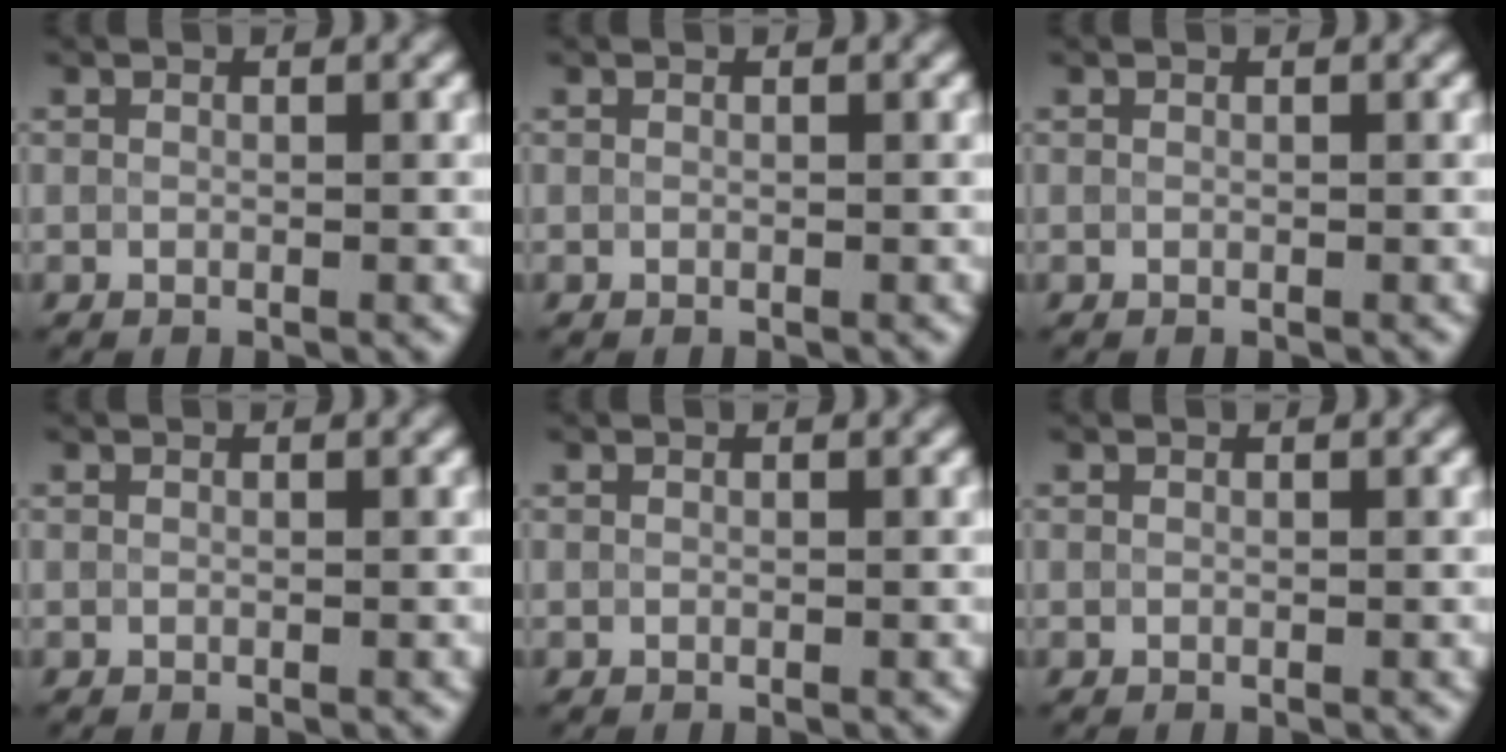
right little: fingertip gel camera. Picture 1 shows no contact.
{"total": 0.0}
{"total": 0.0}
{"total": 0.0}
{"total": 0.0}
{"total": 0.0}